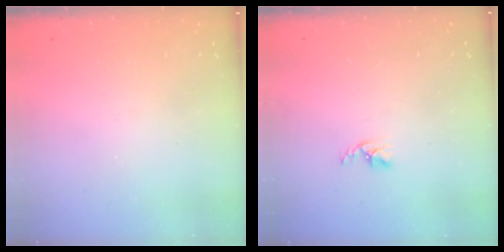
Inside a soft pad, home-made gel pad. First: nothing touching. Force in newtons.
{"total": 2.5, "press": 2.5, "slide": 0.4}